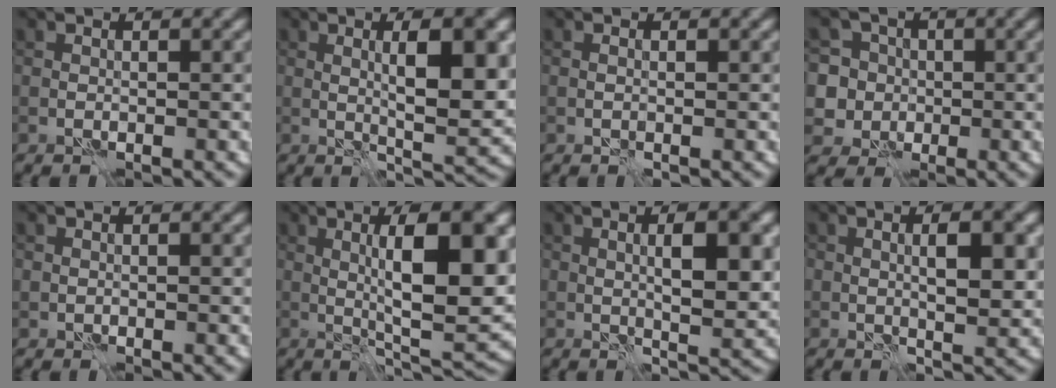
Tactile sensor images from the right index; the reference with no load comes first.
{"total": 7.1, "force": [1.0, 1.7, 6.8], "torque": [-0.102, -0.001, 0.019]}
{"total": 0.5, "force": [-0.1, 0.2, 0.5], "torque": [-0.010, 0.000, -0.001]}
{"total": 8.2, "force": [1.3, 7.7, 2.6], "torque": [-0.060, 0.028, 0.003]}
{"total": 0.7, "force": [0.0, 0.6, 0.4], "torque": [-0.003, -0.003, 0.000]}
{"total": 10.7, "force": [1.3, 2.9, 10.2], "torque": [-0.149, 0.000, 0.024]}
{"total": 5.2, "force": [0.8, 1.6, 4.9], "torque": [-0.079, 0.003, 0.015]}
{"total": 4.0, "force": [0.5, 1.4, 3.7], "torque": [-0.059, 0.000, 0.009]}